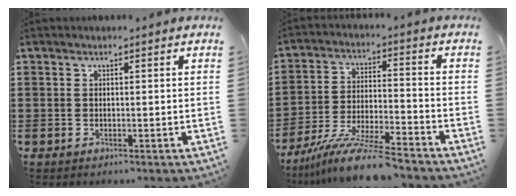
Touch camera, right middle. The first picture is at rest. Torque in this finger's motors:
{"motor_torque": [0.82, 0.14, 0.39, 0.21]}